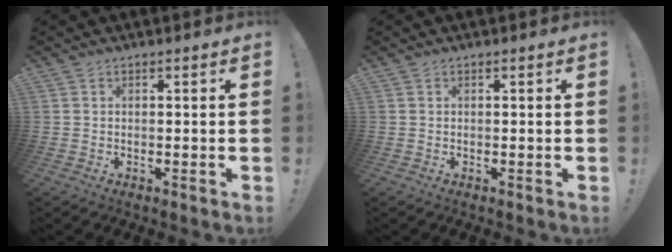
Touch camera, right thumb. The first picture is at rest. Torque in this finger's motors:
{"motor_torque": [-0.05, 0.06, -0.27, 0.27, 0.00]}